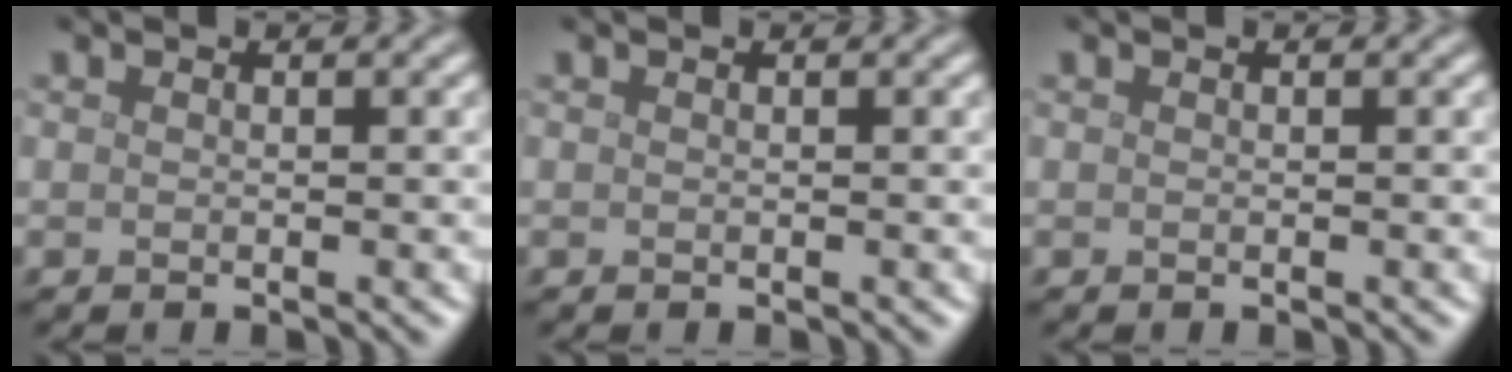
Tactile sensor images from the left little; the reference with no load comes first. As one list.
[{"total": 0.0}, {"total": 0.0}]